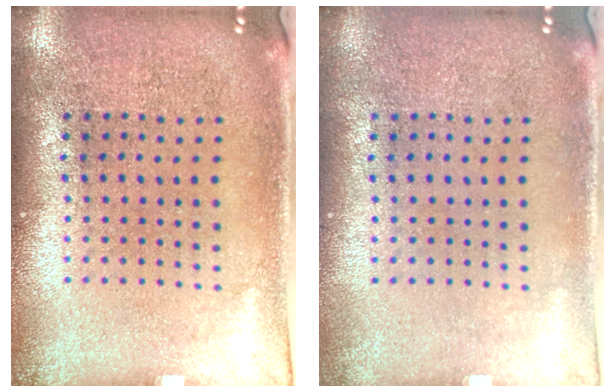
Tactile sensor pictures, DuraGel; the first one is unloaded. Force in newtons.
{"total": 0.0}